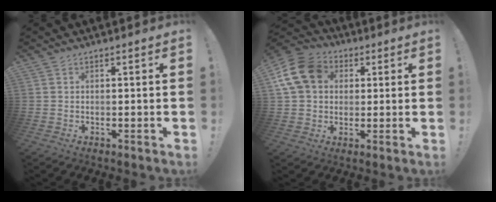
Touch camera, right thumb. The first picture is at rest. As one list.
[{"total": 14.8, "force": [3.8, 11.7, 8.2], "torque": [-0.143, 0.005, 0.082]}]